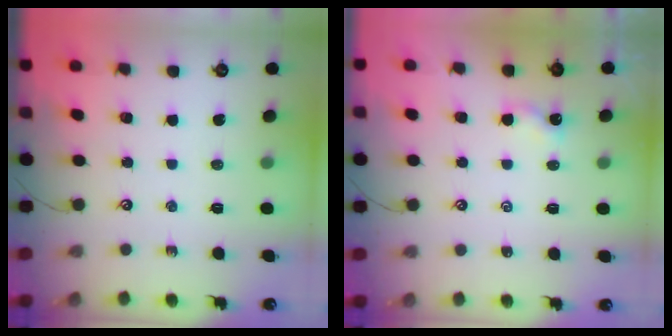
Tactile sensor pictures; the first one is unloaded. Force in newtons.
{"total": 0.6, "press": 0.5, "slide": 0.2}